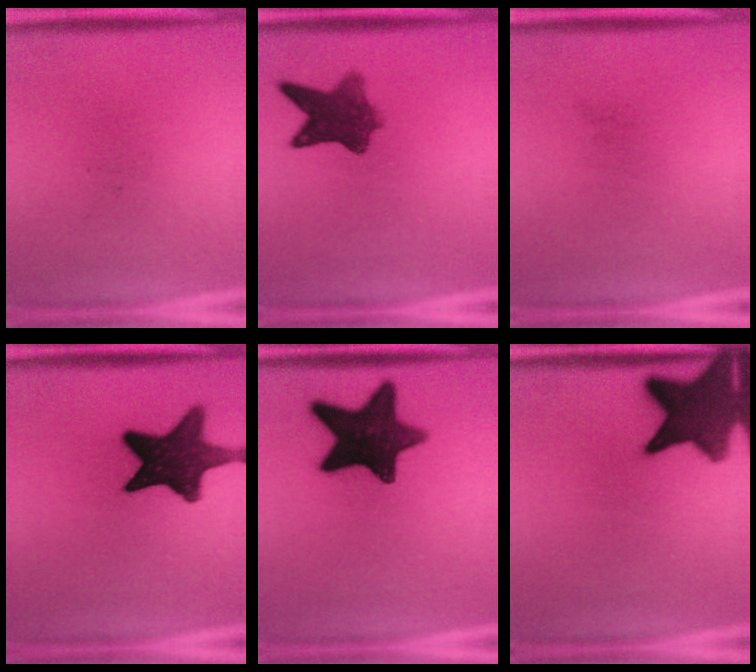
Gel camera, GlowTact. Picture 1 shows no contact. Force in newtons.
{"total": 7.5}
{"total": 0.0}
{"total": 14.8}
{"total": 14.8}
{"total": 13.4}